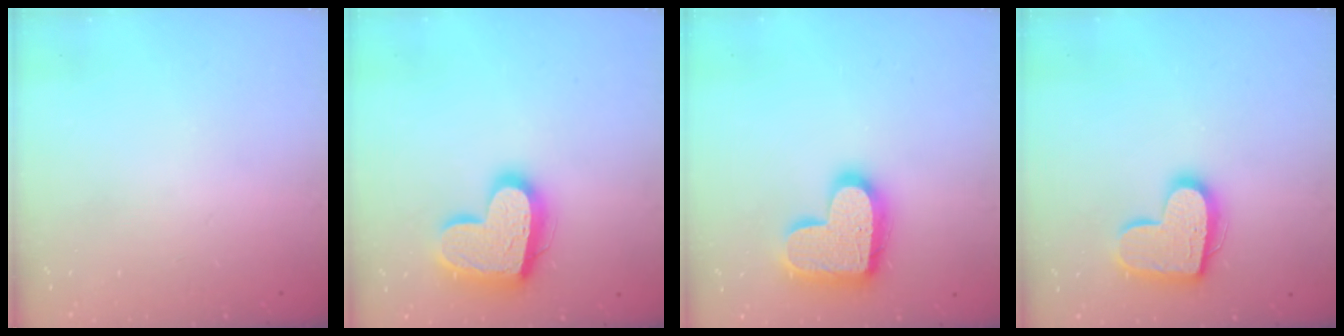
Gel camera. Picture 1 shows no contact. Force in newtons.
{"total": 18.3, "press": 18.2, "slide": 1.7}
{"total": 18.7, "press": 18.6, "slide": 1.1}
{"total": 16.4, "press": 16.4, "slide": 1.2}